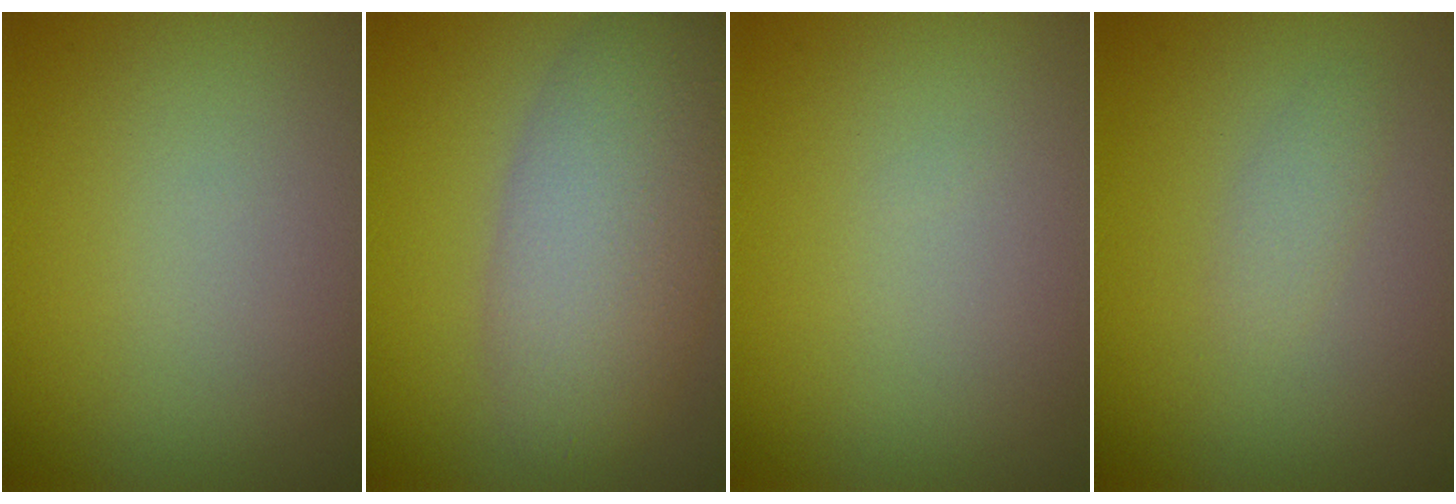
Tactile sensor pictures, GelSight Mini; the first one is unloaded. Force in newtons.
{"total": 7.3, "press": 7.3, "slide": 0.1}
{"total": 0.0}
{"total": 1.1, "press": 1.1, "slide": 0.1}